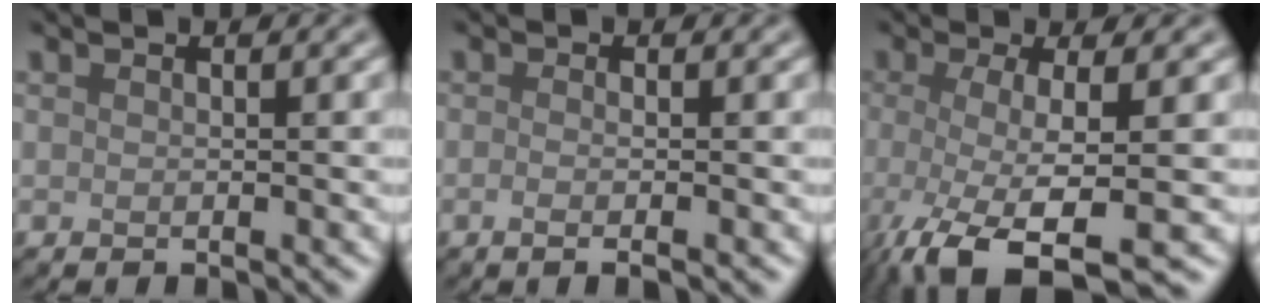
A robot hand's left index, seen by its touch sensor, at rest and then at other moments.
{"total": 1.9, "force": [-0.4, 0.7, 1.7], "torque": [-0.019, -0.005, -0.015]}
{"total": 8.4, "force": [-3.6, 2.2, 7.2], "torque": [-0.114, -0.020, -0.067]}